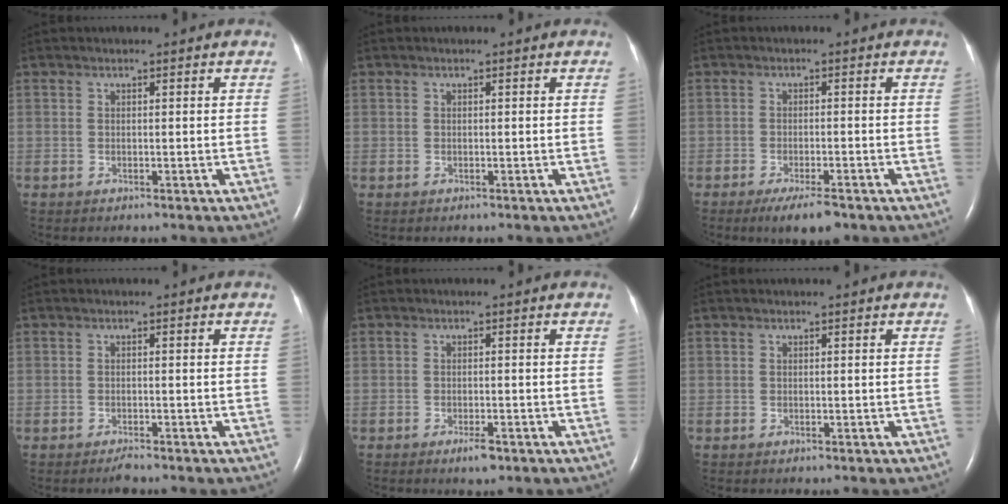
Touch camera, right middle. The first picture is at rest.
{"total": 0.0}
{"total": 4.8, "force": [-3.4, 0.9, 3.3], "torque": [-0.058, -0.010, -0.051]}
{"total": 1.2, "force": [-1.0, 0.0, 0.5], "torque": [-0.014, -0.003, -0.017]}
{"total": 1.9, "force": [-1.3, 0.5, 1.4], "torque": [-0.028, -0.003, -0.018]}
{"total": 0.0}